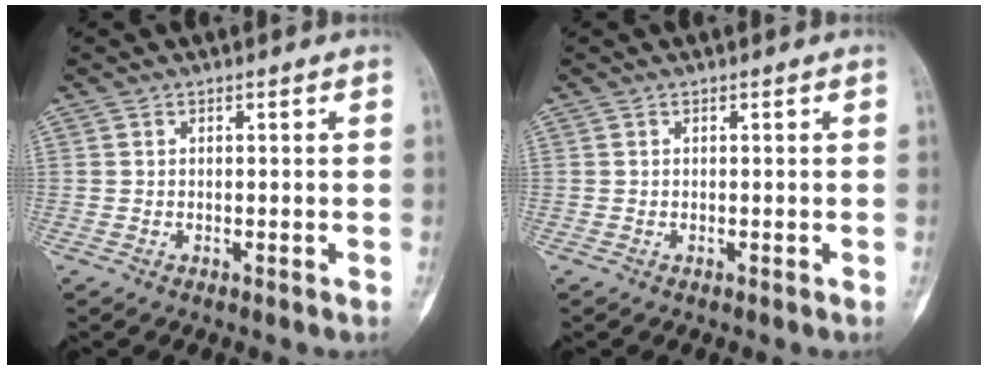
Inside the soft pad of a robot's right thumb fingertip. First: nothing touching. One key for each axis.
{"total": 0.0}